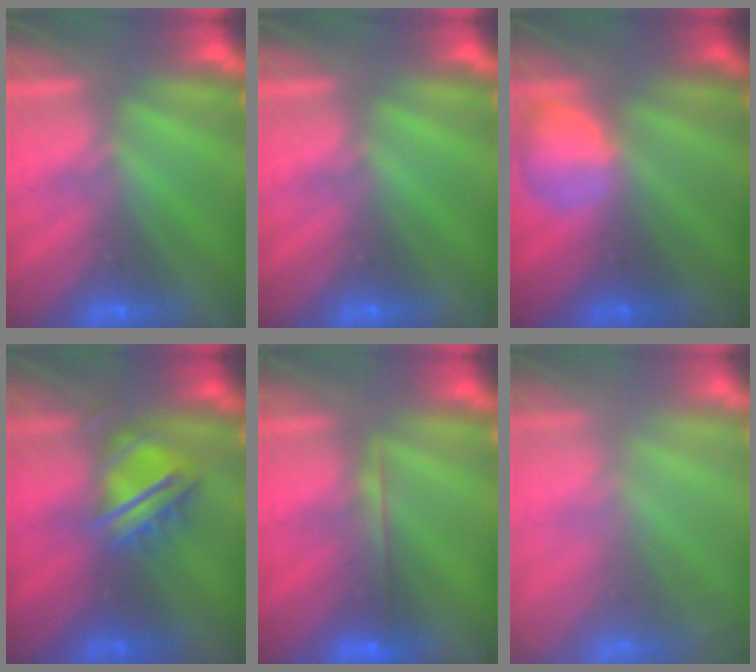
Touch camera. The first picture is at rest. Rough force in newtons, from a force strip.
{"total": 0.0}
{"total": 2.4}
{"total": 4.8}
{"total": 2.1}
{"total": 7.8}